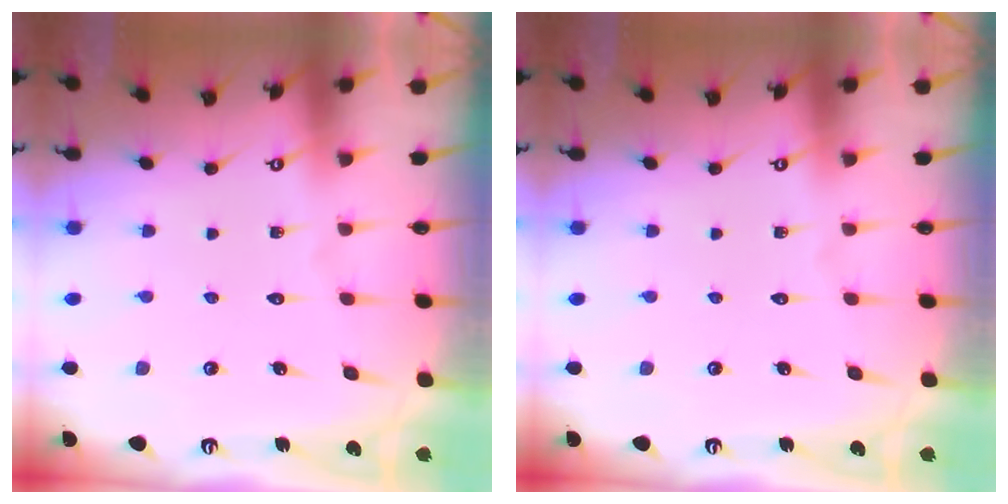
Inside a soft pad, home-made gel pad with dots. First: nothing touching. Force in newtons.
{"total": 0.0}